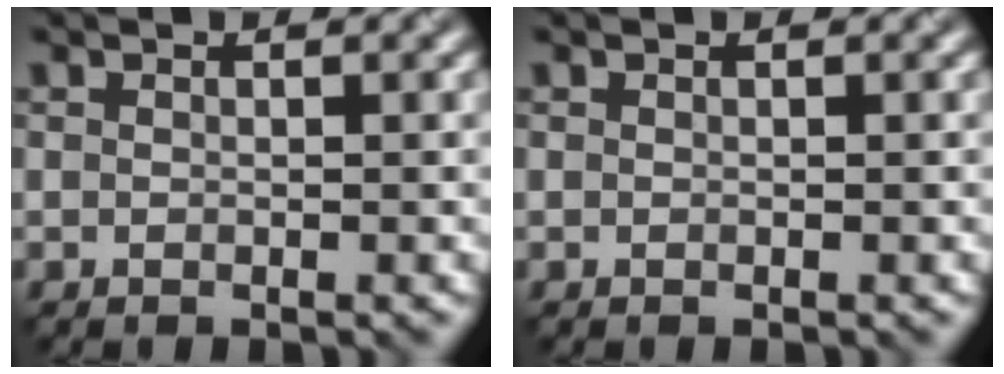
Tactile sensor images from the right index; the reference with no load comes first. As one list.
[{"total": 0.0}]